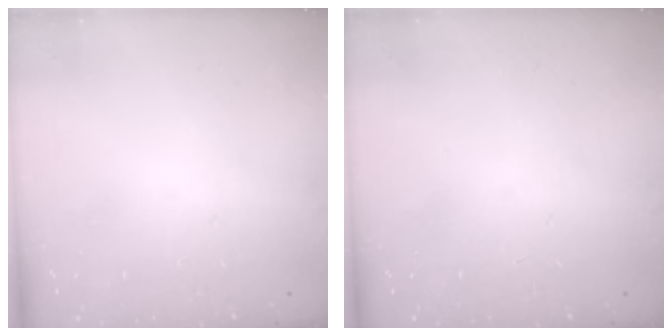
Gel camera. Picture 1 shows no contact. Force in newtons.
{"total": 0.0}